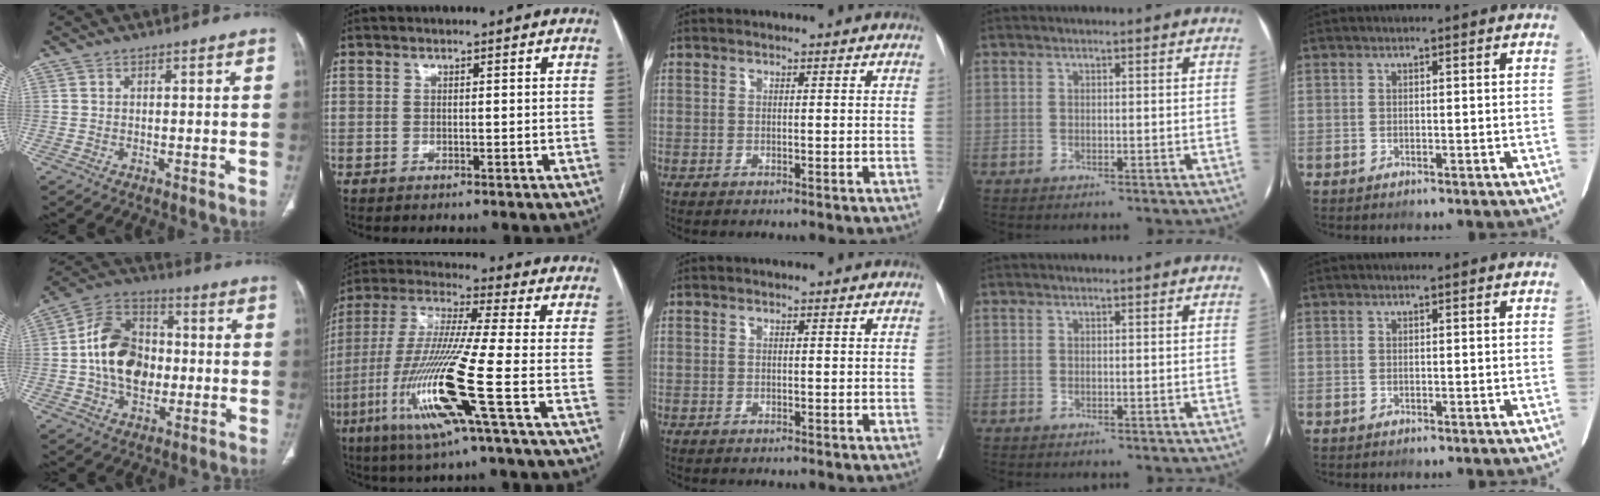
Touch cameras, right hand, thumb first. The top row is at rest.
{"thumb": {"total": 15.3, "force": [-0.8, 11.0, 10.6], "torque": [-0.161, 0.028, -0.017]}, "index": {"total": 16.4, "force": [-5.9, -0.9, 15.2], "torque": [-0.322, -0.022, -0.118]}}